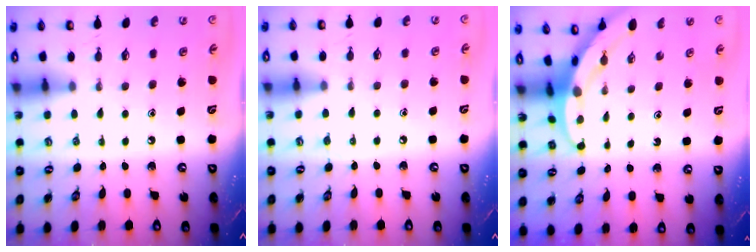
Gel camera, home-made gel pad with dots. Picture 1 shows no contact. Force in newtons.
{"total": 4.6, "press": 4.5, "slide": 0.6}
{"total": 3.3, "press": 3.3, "slide": 0.2}